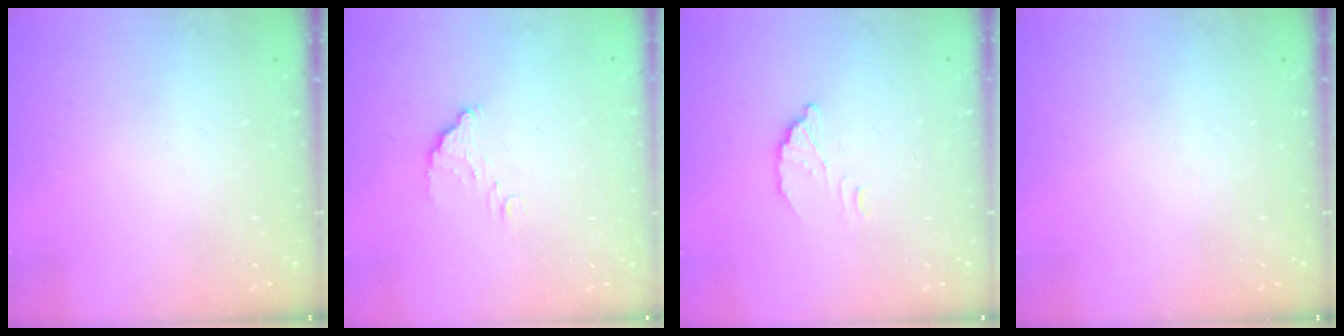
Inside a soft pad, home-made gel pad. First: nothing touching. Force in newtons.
{"total": 4.9, "press": 4.9, "slide": 0.2}
{"total": 3.7, "press": 3.7, "slide": 0.2}
{"total": 0.0}